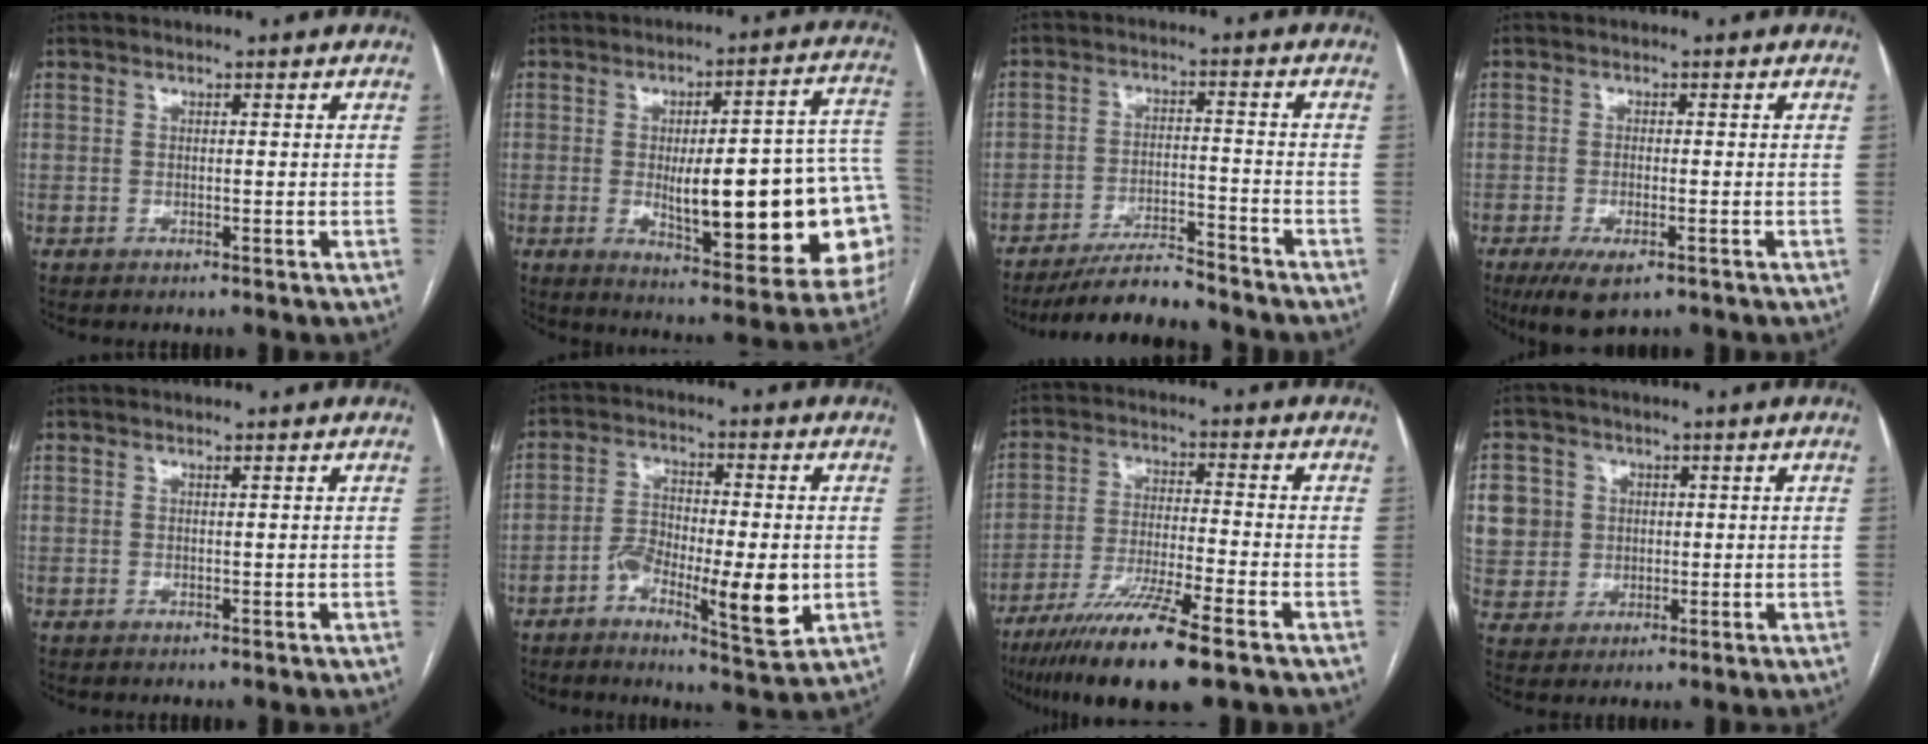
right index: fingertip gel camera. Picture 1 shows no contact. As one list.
[{"total": 24.9, "force": [-3.2, 5.6, 24.0], "torque": [-0.240, 0.017, -0.023]}, {"total": 8.3, "force": [-7.8, 0.9, 2.7], "torque": [-0.044, -0.010, -0.136]}, {"total": 5.5, "force": [-3.2, 1.7, 4.2], "torque": [-0.078, -0.013, -0.048]}, {"total": 0.0}, {"total": 10.6, "force": [-3.0, 2.9, 9.7], "torque": [-0.164, 0.000, -0.044]}, {"total": 12.9, "force": [-8.6, 0.1, 9.6], "torque": [-0.184, -0.036, -0.153]}, {"total": 11.1, "force": [2.3, 10.6, 2.6], "torque": [-0.092, 0.037, 0.064]}]